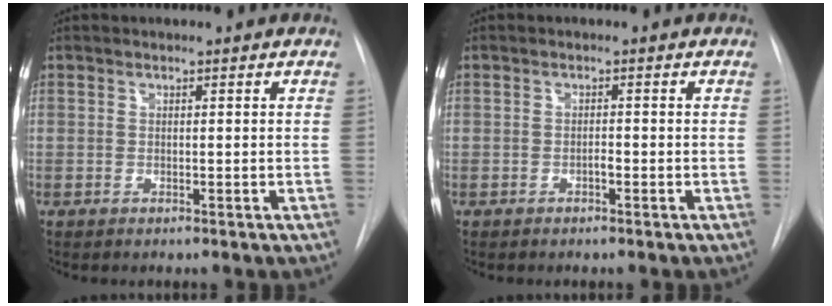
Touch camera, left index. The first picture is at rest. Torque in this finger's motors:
{"motor_torque": [0.07, 0.03, 0.00, 0.00]}